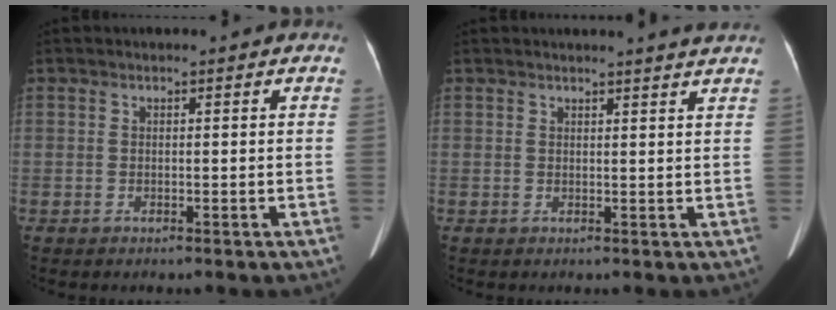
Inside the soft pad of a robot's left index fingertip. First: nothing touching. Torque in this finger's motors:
{"motor_torque": [-1.02, 0.65, -0.22, -0.01]}